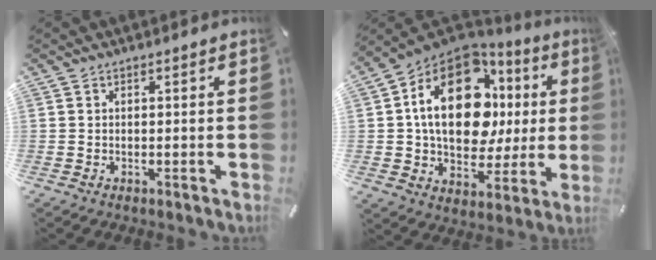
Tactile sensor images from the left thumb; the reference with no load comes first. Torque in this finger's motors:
{"motor_torque": [2.55, 2.45, 2.24, -0.53, 0.82]}